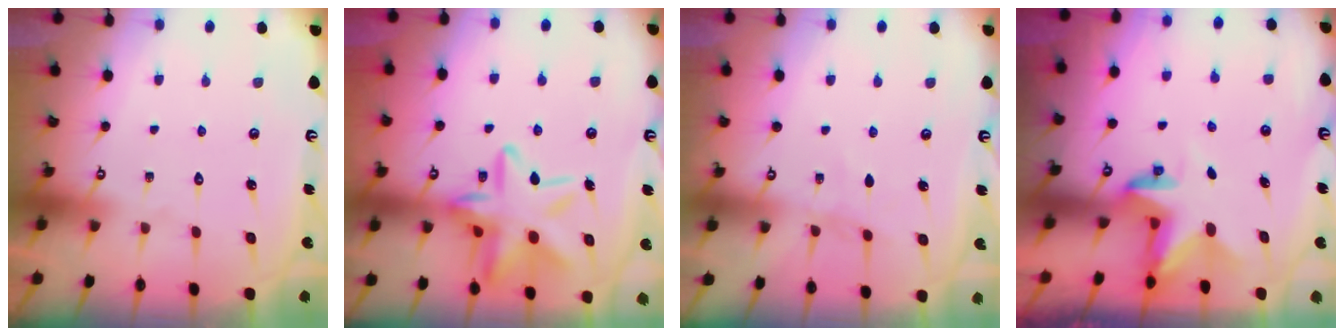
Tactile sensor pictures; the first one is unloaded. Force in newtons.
{"total": 17.7, "press": 17.6, "slide": 1.2}
{"total": 4.2, "press": 4.2, "slide": 0.6}
{"total": 2.8, "press": 2.8, "slide": 0.2}